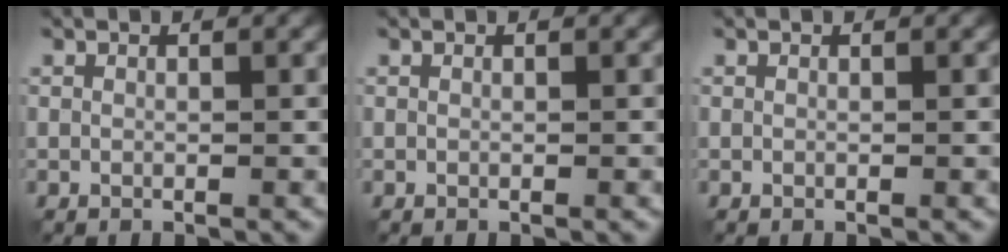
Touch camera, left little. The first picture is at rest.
{"total": 0.0}
{"total": 0.0}